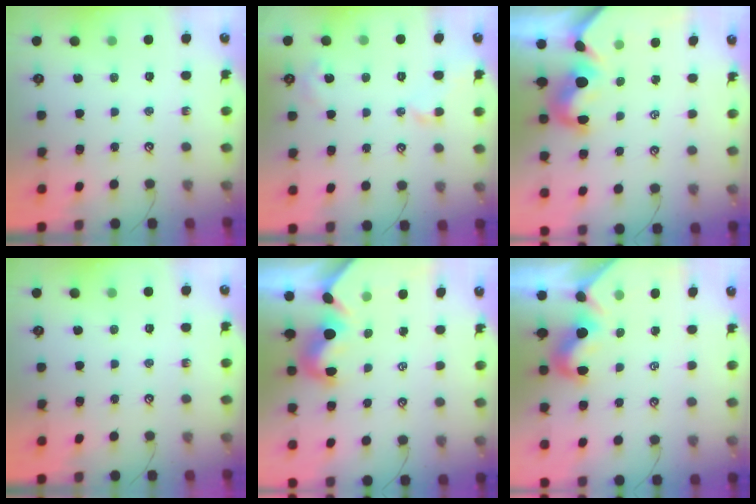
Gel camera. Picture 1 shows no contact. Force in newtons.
{"total": 2.1, "press": 2.0, "slide": 0.6}
{"total": 3.0, "press": 2.8, "slide": 1.0}
{"total": 0.0}
{"total": 2.0, "press": 1.8, "slide": 0.9}
{"total": 1.8, "press": 1.8, "slide": 0.6}